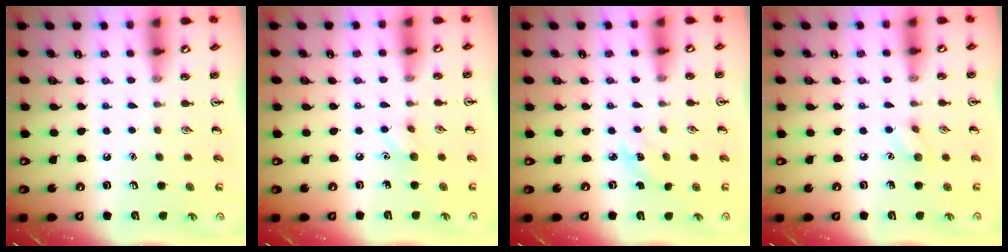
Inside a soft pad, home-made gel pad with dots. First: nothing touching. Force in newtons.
{"total": 5.4, "press": 5.1, "slide": 1.7}
{"total": 2.4, "press": 2.2, "slide": 0.8}
{"total": 5.3, "press": 5.2, "slide": 1.1}